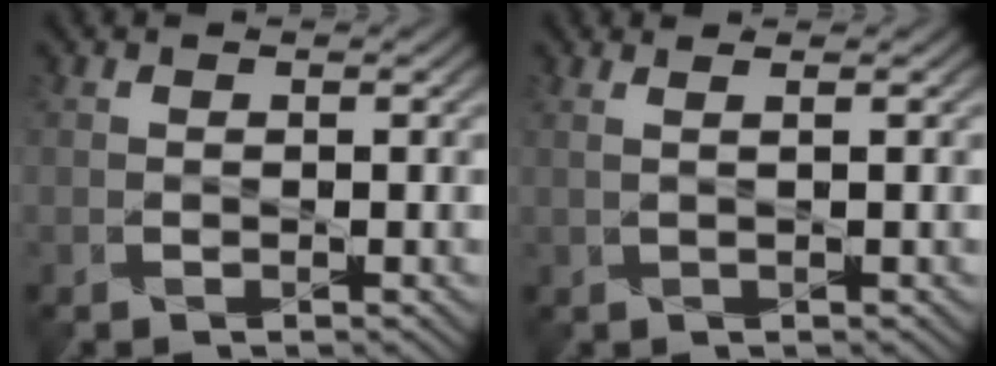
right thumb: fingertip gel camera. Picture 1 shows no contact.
{"total": 1.6, "force": [1.0, 0.1, 1.2], "torque": [-0.017, 0.003, 0.000]}